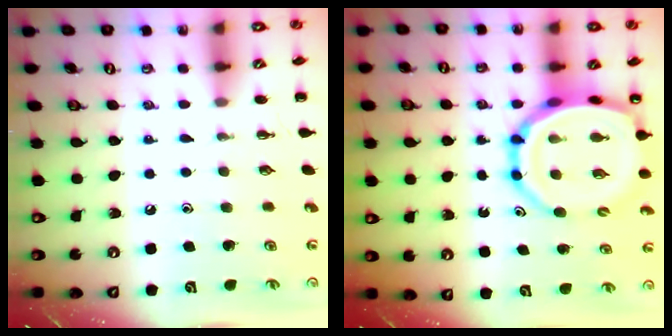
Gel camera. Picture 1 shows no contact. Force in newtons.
{"total": 15.9, "press": 15.4, "slide": 3.9}